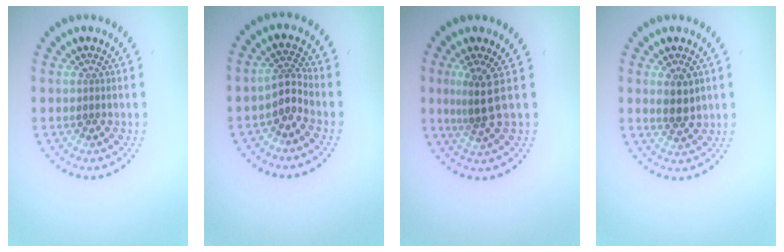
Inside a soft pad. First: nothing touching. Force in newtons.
{"total": 2.2, "press": 1.6, "slide": 1.5}
{"total": 2.8, "press": 1.8, "slide": 2.2}
{"total": 2.3, "press": 2.2, "slide": 0.7}